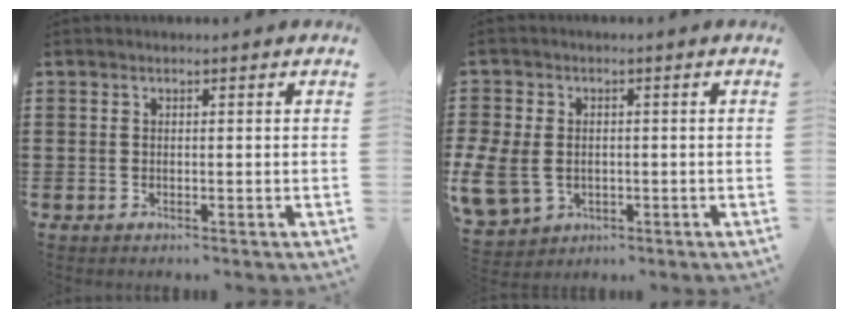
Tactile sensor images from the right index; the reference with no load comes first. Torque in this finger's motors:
{"motor_torque": [1.72, 0.42, 0.93, 0.21]}